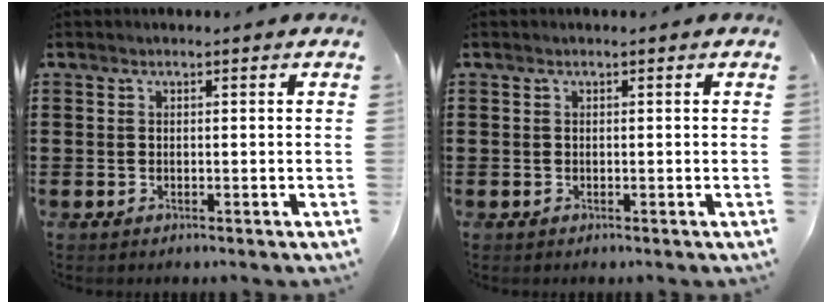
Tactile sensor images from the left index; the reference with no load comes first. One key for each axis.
{"total": 0.0}